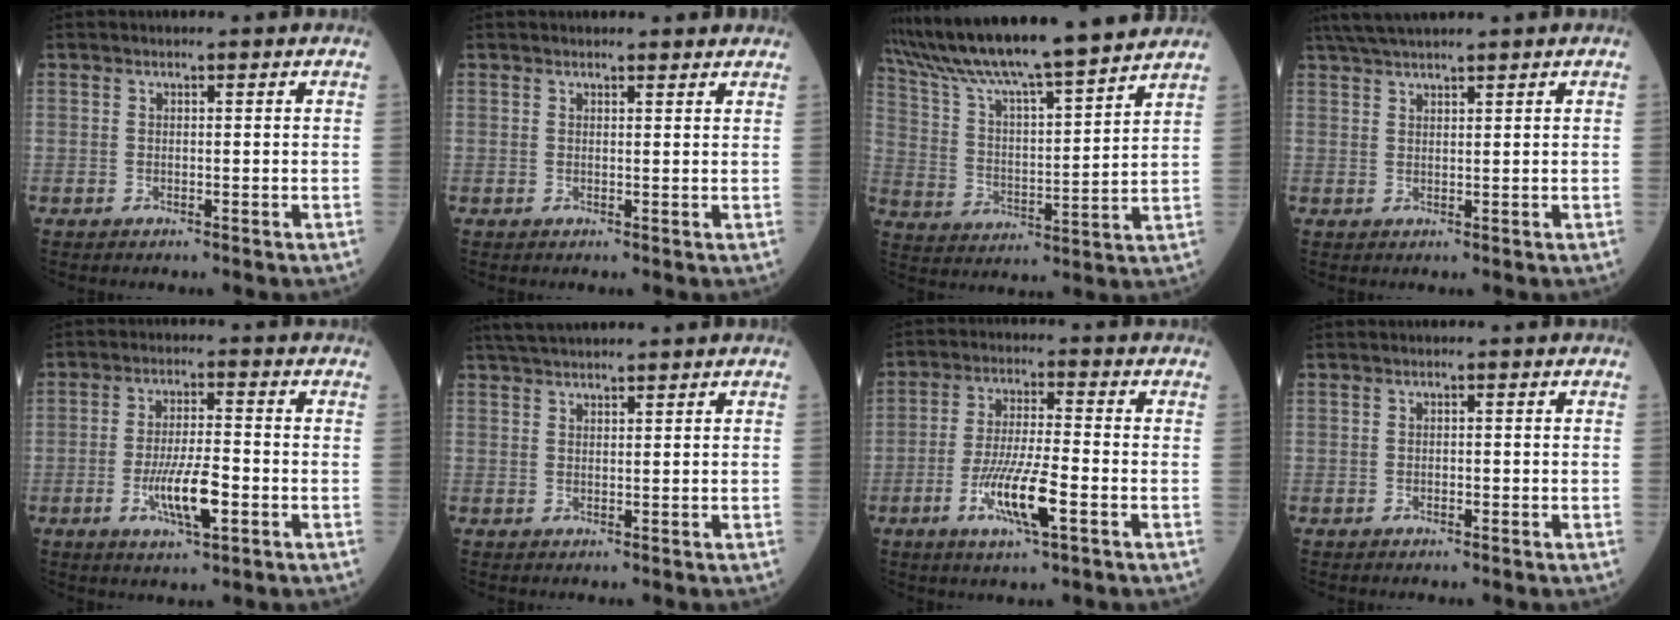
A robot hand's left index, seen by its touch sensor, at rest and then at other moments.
{"total": 3.3, "force": [3.1, 0.9, 0.9], "torque": [-0.010, 0.009, 0.028]}
{"total": 18.7, "force": [16.7, -0.4, 8.3], "torque": [-0.155, 0.000, 0.273]}
{"total": 4.8, "force": [4.1, -0.3, 2.5], "torque": [-0.050, 0.025, 0.082]}
{"total": 7.7, "force": [-2.8, 1.5, 7.0], "torque": [-0.136, -0.011, -0.049]}
{"total": 4.4, "force": [4.0, 0.2, 1.9], "torque": [-0.035, 0.029, 0.074]}
{"total": 9.3, "force": [-3.9, 1.0, 8.4], "torque": [-0.166, -0.015, -0.071]}
{"total": 0.8, "force": [-0.6, 0.4, 0.5], "torque": [-0.008, -0.002, -0.010]}